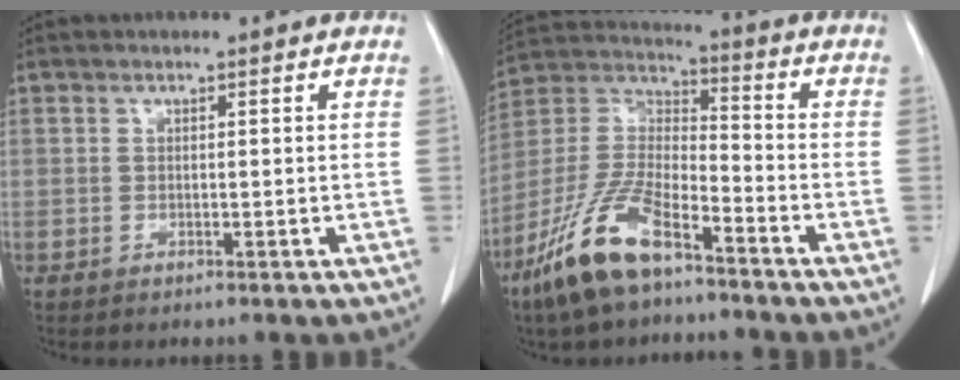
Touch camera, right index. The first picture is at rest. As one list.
[{"total": 14.0, "force": [-9.4, 4.1, 9.6], "torque": [-0.205, -0.005, -0.181]}]